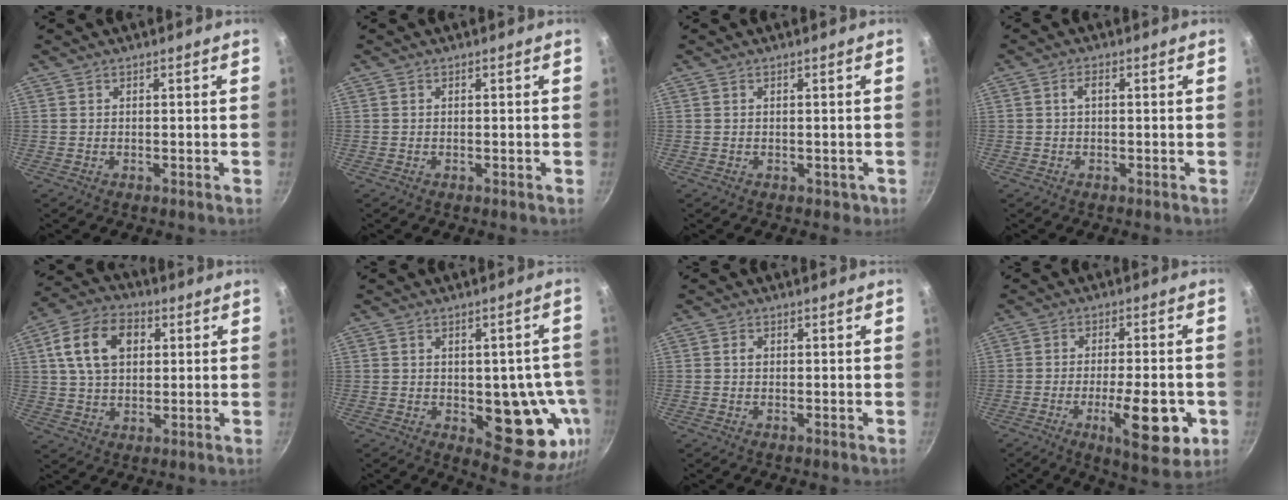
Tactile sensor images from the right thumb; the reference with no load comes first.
{"total": 0.0}
{"total": 1.1, "force": [-0.1, 1.0, 0.5], "torque": [-0.001, -0.001, 0.002]}
{"total": 1.7, "force": [0.1, 0.9, 1.5], "torque": [-0.029, 0.009, 0.001]}
{"total": 13.3, "force": [3.7, 9.1, 9.0], "torque": [-0.145, 0.010, 0.055]}
{"total": 15.8, "force": [-3.3, 8.0, 13.2], "torque": [-0.089, -0.002, -0.033]}
{"total": 1.2, "force": [0.0, 0.9, 0.7], "torque": [-0.012, 0.005, -0.001]}
{"total": 13.9, "force": [-4.3, 4.7, 12.4], "torque": [-0.164, 0.006, -0.058]}